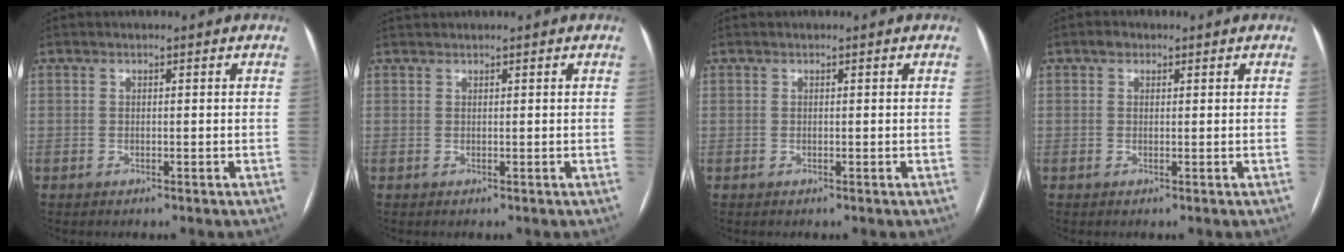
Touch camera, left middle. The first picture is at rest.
{"total": 1.0, "force": [1.0, -0.1, 0.1], "torque": [-0.003, 0.016, 0.025]}
{"total": 0.0}
{"total": 1.2, "force": [0.7, 0.9, 0.4], "torque": [-0.007, 0.007, 0.010]}